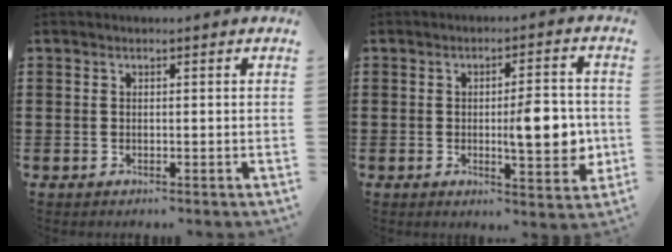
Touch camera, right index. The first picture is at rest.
{"total": 8.3, "force": [-0.5, 2.6, 7.9], "torque": [-0.102, -0.008, -0.014]}